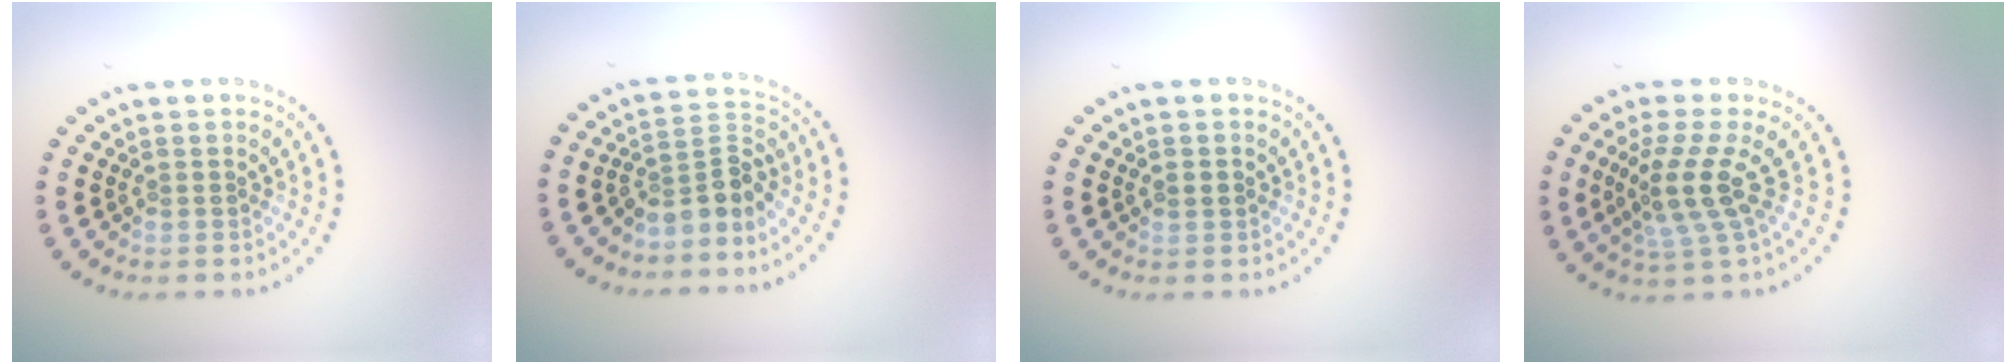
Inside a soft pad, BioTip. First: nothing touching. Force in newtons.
{"total": 3.2, "press": 2.2, "slide": 2.3}
{"total": 1.3, "press": 1.3, "slide": 0.1}
{"total": 3.7, "press": 2.7, "slide": 2.5}